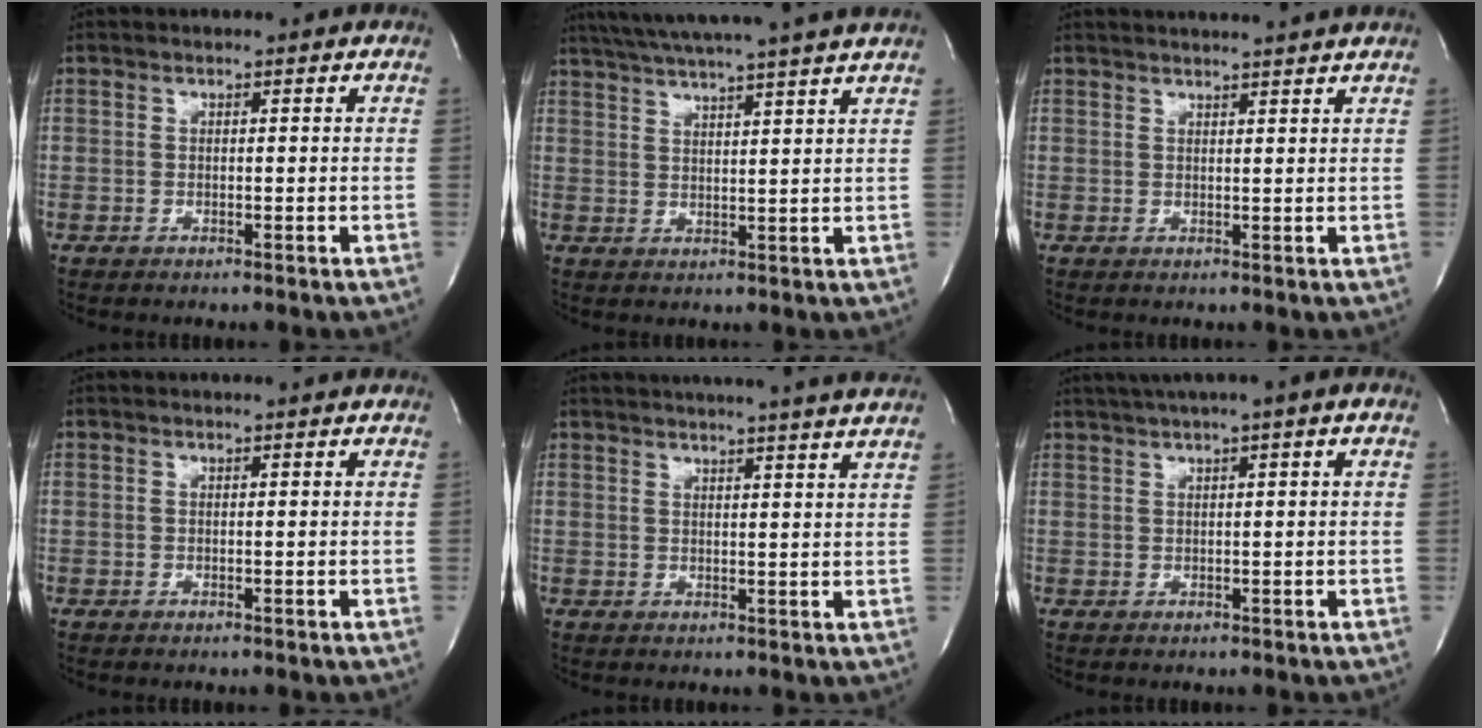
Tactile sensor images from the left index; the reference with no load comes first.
{"total": 16.7, "force": [14.7, -1.3, 7.9], "torque": [-0.141, 0.003, 0.202]}
{"total": 7.9, "force": [7.4, -1.0, 2.5], "torque": [-0.030, 0.016, 0.085]}
{"total": 1.2, "force": [1.2, 0.0, 0.4], "torque": [-0.010, 0.008, 0.013]}
{"total": 17.0, "force": [15.5, -0.8, 7.0], "torque": [-0.118, -0.005, 0.191]}
{"total": 6.4, "force": [4.0, -0.2, 5.0], "torque": [-0.082, 0.033, 0.063]}